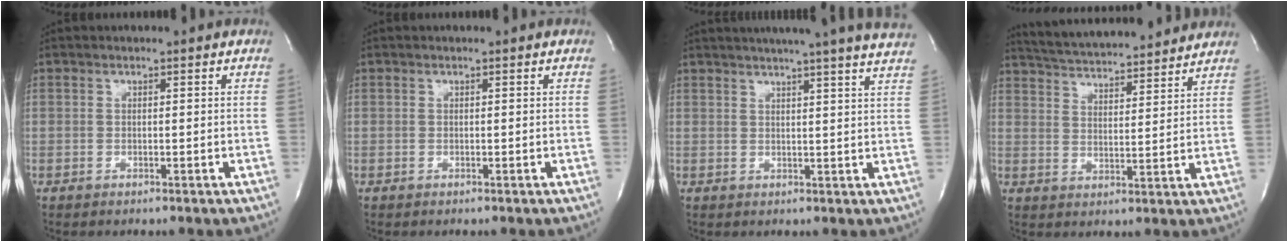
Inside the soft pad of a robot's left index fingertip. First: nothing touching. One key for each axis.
{"total": 0.0}
{"total": 19.0, "fx": 16.8, "fy": -0.8, "fz": 8.9, "tx": -0.142, "ty": -0.014, "tz": 0.200}
{"total": 18.1, "fx": 16.7, "fy": 2.4, "fz": 6.5, "tx": -0.107, "ty": 0.026, "tz": 0.242}